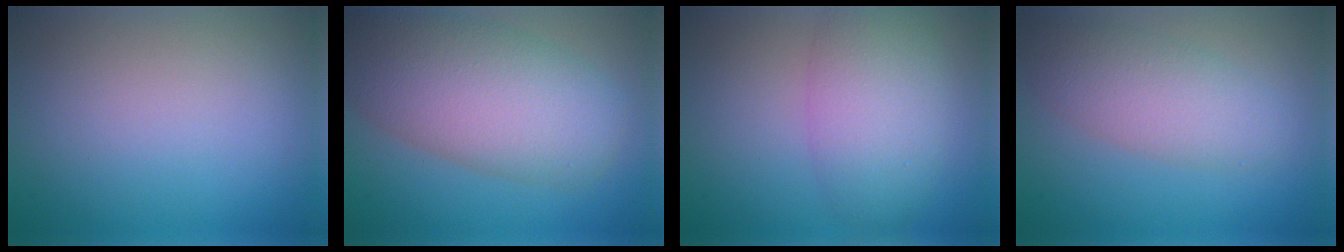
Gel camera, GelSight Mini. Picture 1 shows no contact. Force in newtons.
{"total": 9.7, "press": 9.7, "slide": 0.8}
{"total": 5.7, "press": 5.7, "slide": 0.3}
{"total": 4.5, "press": 4.5, "slide": 0.3}